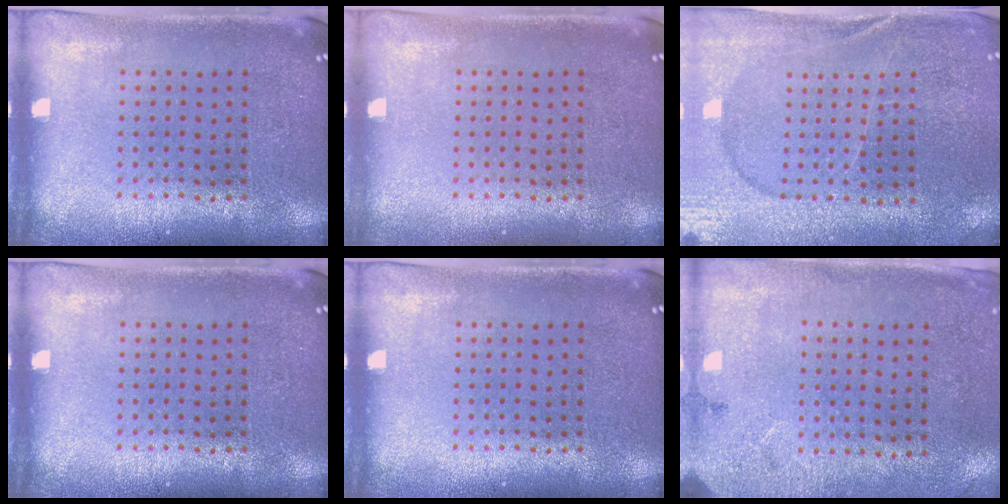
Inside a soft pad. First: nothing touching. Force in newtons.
{"total": 0.0}
{"total": 1.5, "press": 1.5, "slide": 0.2}
{"total": 0.0}
{"total": 0.0}
{"total": 2.6, "press": 2.1, "slide": 1.6}